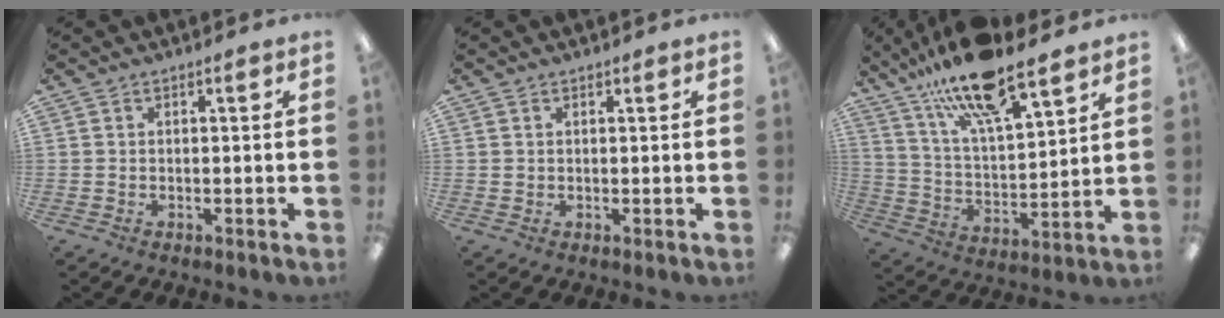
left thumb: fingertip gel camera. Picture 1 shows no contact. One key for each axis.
{"total": 0.8, "fx": 0.5, "fy": 0.6, "fz": 0.0, "tx": 0.000, "ty": 0.002, "tz": 0.009}
{"total": 18.0, "fx": 14.4, "fy": 4.7, "fz": 9.8, "tx": -0.178, "ty": -0.081, "tz": 0.245}